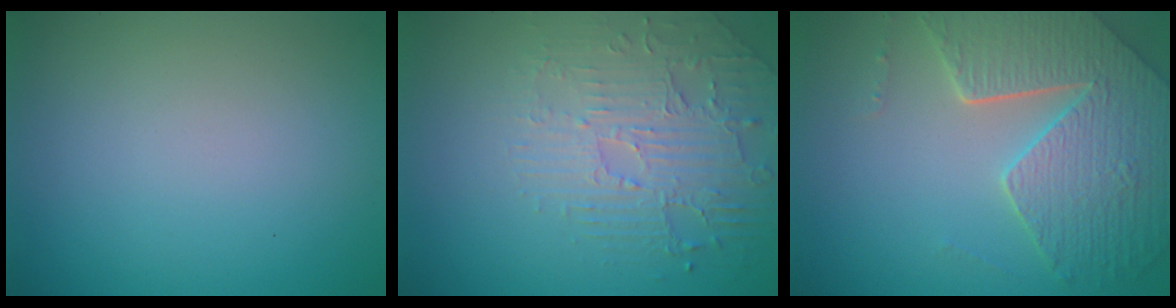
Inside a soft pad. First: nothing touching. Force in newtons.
{"total": 2.8, "press": 2.5, "slide": 1.4}
{"total": 6.9, "press": 5.3, "slide": 4.4}